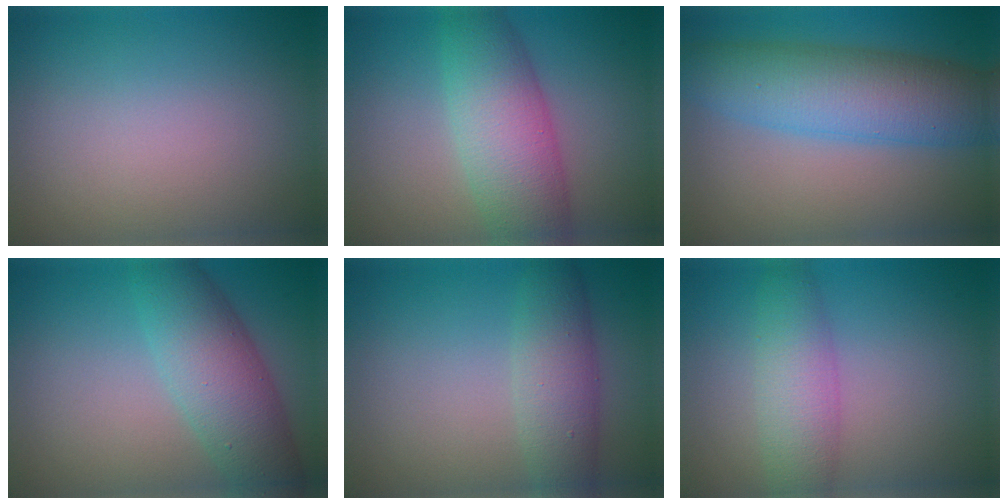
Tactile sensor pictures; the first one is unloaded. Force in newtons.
{"total": 7.3, "press": 7.3, "slide": 0.2}
{"total": 8.1, "press": 8.1, "slide": 0.1}
{"total": 7.1, "press": 7.1, "slide": 0.2}
{"total": 4.5, "press": 4.5, "slide": 0.1}
{"total": 4.3, "press": 4.3, "slide": 0.0}